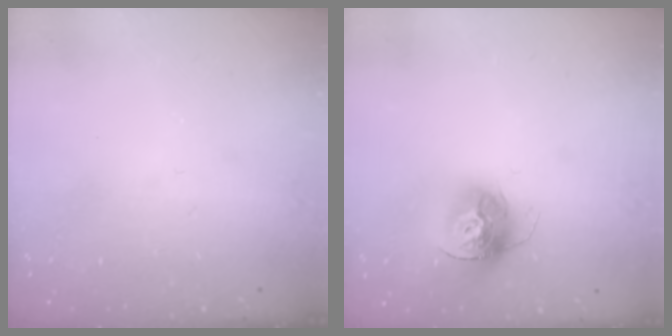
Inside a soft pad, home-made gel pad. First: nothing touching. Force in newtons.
{"total": 15.2, "press": 15.2, "slide": 1.4}